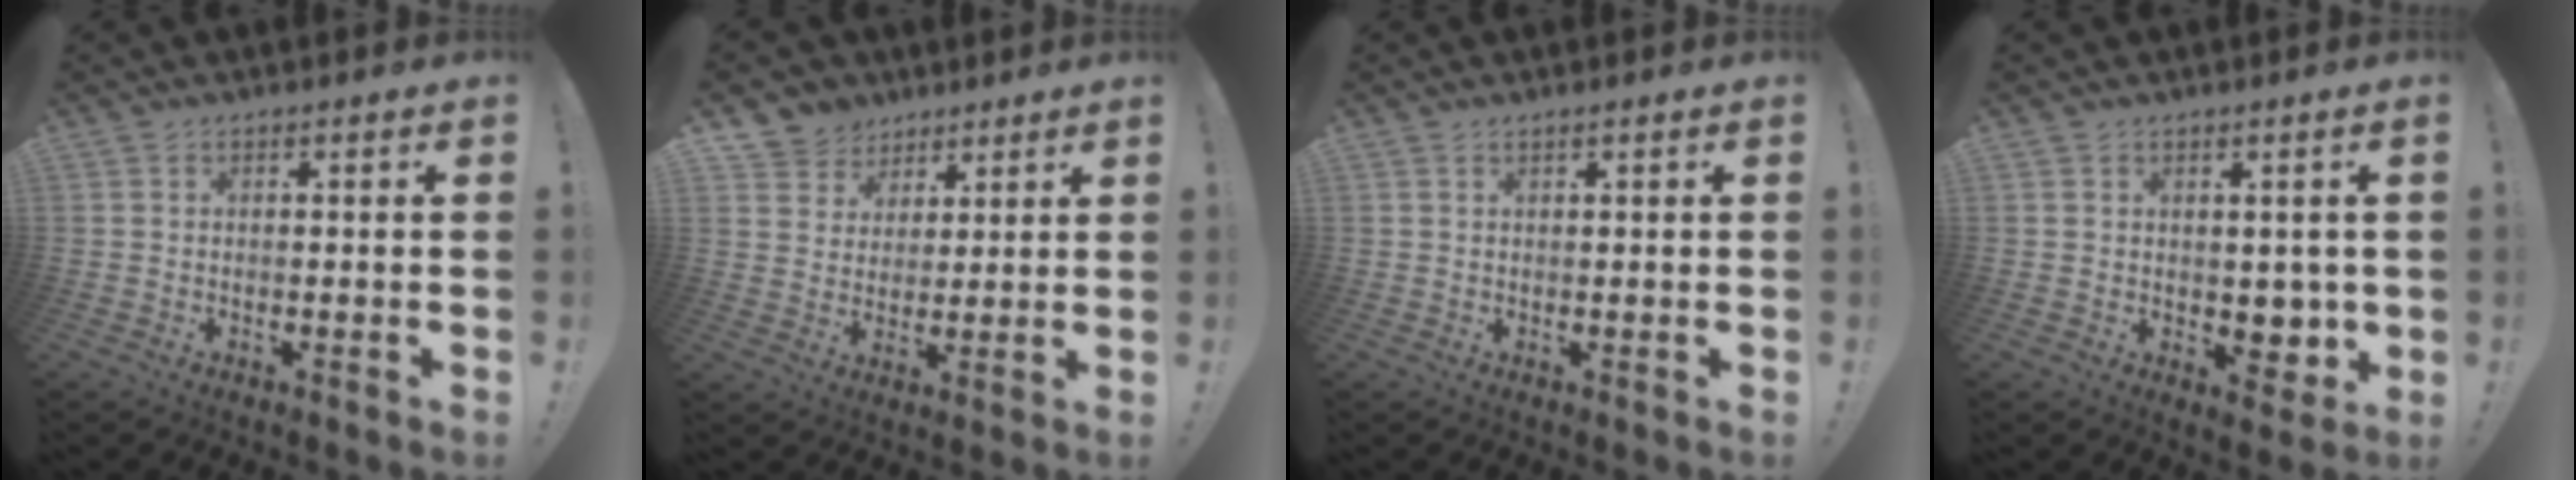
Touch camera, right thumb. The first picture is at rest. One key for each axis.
{"total": 7.1, "fx": 4.0, "fy": 5.9, "fz": 0.3, "tx": -0.005, "ty": -0.033, "tz": 0.082}
{"total": 0.9, "fx": 0.7, "fy": -0.1, "fz": 0.6, "tx": -0.018, "ty": 0.002, "tz": 0.012}
{"total": 5.8, "fx": 1.3, "fy": 5.0, "fz": 2.6, "tx": -0.007, "ty": -0.017, "tz": 0.028}